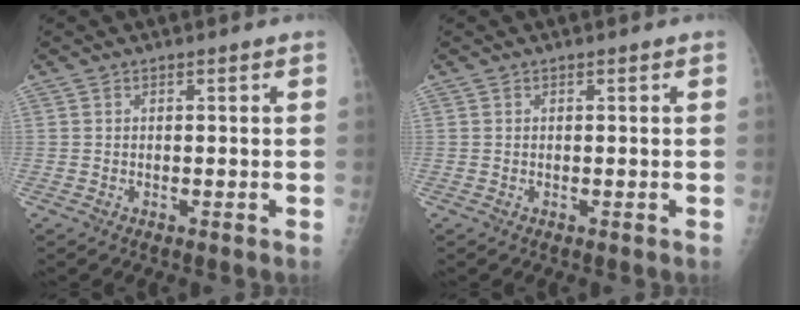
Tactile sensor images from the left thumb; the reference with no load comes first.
{"total": 0.0}